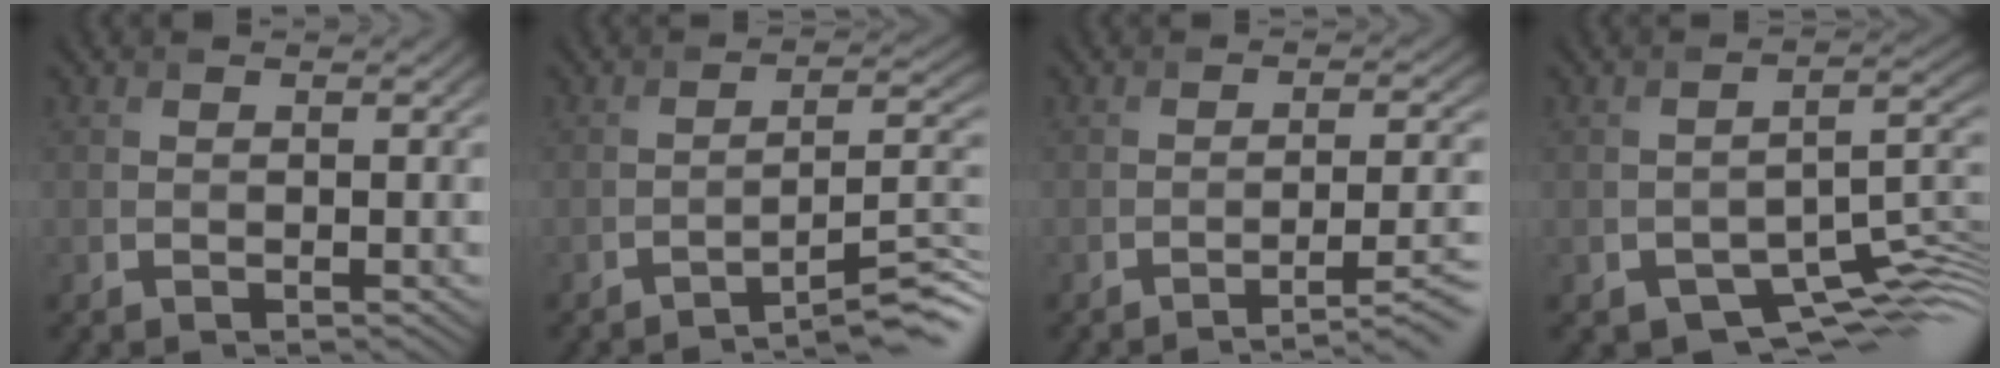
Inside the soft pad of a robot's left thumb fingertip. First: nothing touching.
{"total": 7.0, "force": [-5.2, 1.1, 4.5], "torque": [-0.065, 0.009, -0.083]}
{"total": 5.7, "force": [-3.4, 1.3, 4.4], "torque": [-0.064, 0.002, -0.048]}
{"total": 7.3, "force": [-3.8, 4.1, 4.7], "torque": [-0.066, -0.029, -0.058]}